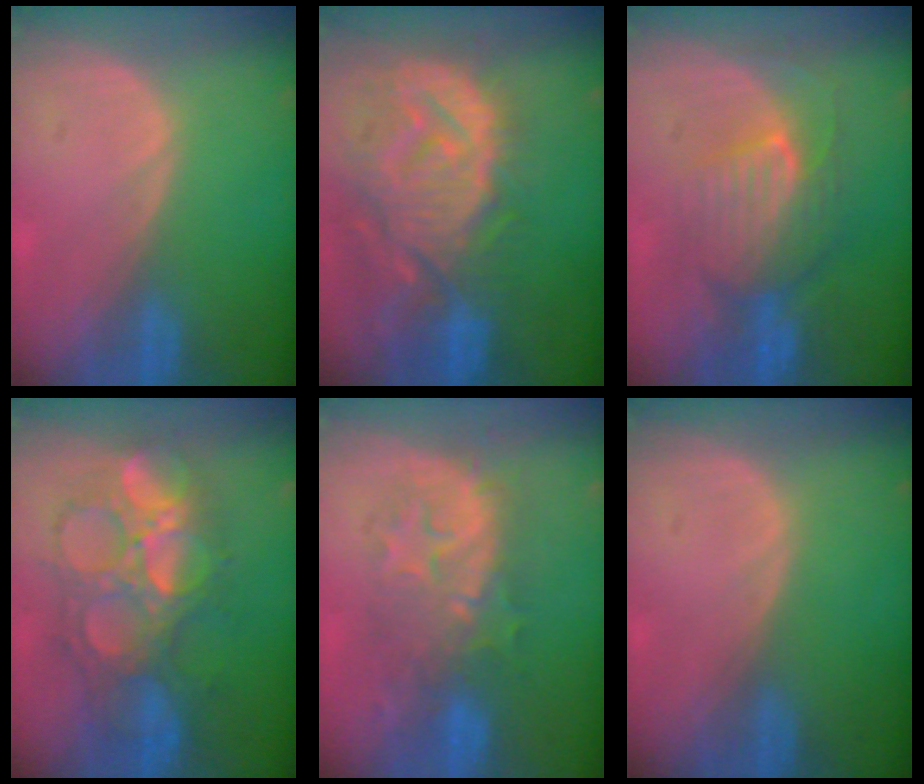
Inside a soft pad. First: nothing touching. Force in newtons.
{"total": 14.0, "press": 12.1, "slide": 7.1}
{"total": 8.0, "press": 8.0, "slide": 0.7}
{"total": 10.2, "press": 10.1, "slide": 0.7}
{"total": 8.3, "press": 8.3, "slide": 0.1}
{"total": 0.0}